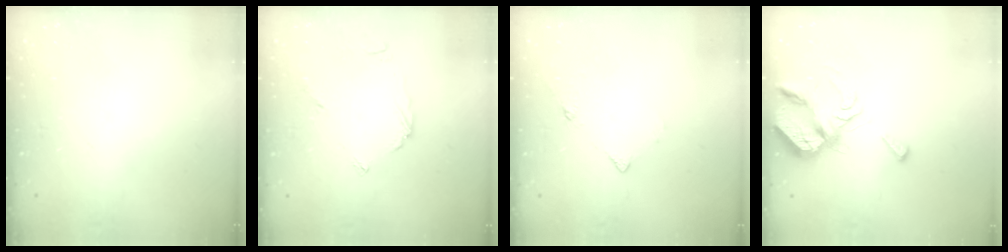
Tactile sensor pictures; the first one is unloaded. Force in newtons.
{"total": 4.4, "press": 4.4, "slide": 0.5}
{"total": 6.1, "press": 5.9, "slide": 1.3}
{"total": 7.5, "press": 7.5, "slide": 0.8}